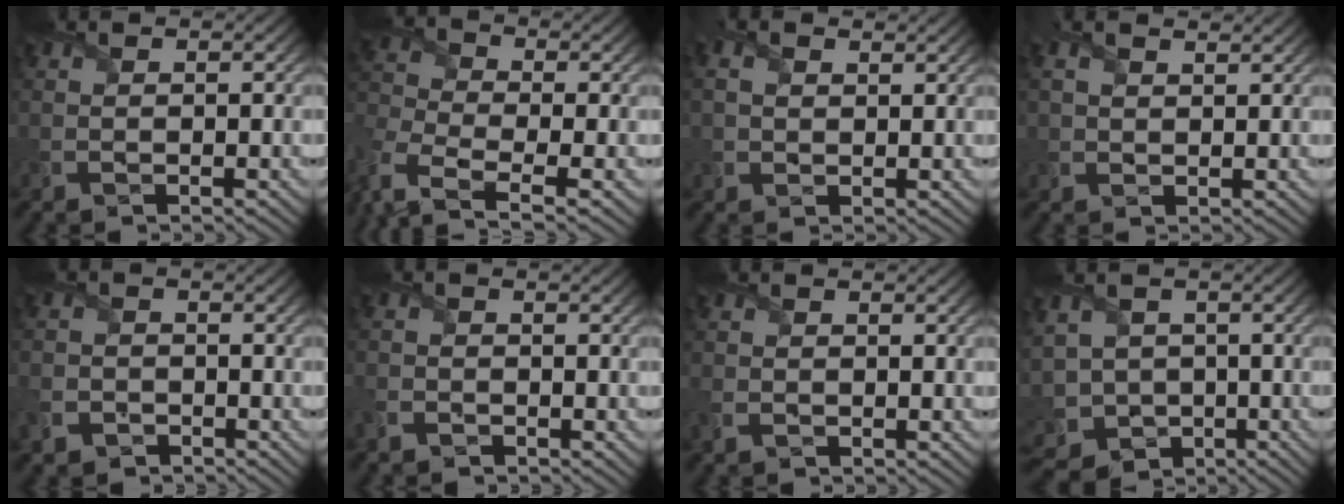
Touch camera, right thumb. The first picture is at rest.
{"total": 8.0, "force": [-4.6, 3.9, 5.2], "torque": [-0.140, -0.022, -0.107]}
{"total": 3.2, "force": [1.5, 2.0, 2.1], "torque": [-0.060, 0.006, 0.028]}
{"total": 3.8, "force": [2.4, 1.8, 2.5], "torque": [-0.067, 0.009, 0.049]}
{"total": 3.9, "force": [-2.5, 2.7, 1.2], "torque": [-0.031, -0.011, -0.055]}
{"total": 2.6, "force": [-2.1, 1.3, 0.7], "torque": [-0.026, -0.006, -0.051]}
{"total": 1.9, "force": [-1.0, 1.3, 0.9], "torque": [-0.030, -0.006, -0.023]}
{"total": 8.5, "force": [-2.7, 6.8, 4.4], "torque": [-0.130, -0.020, -0.053]}